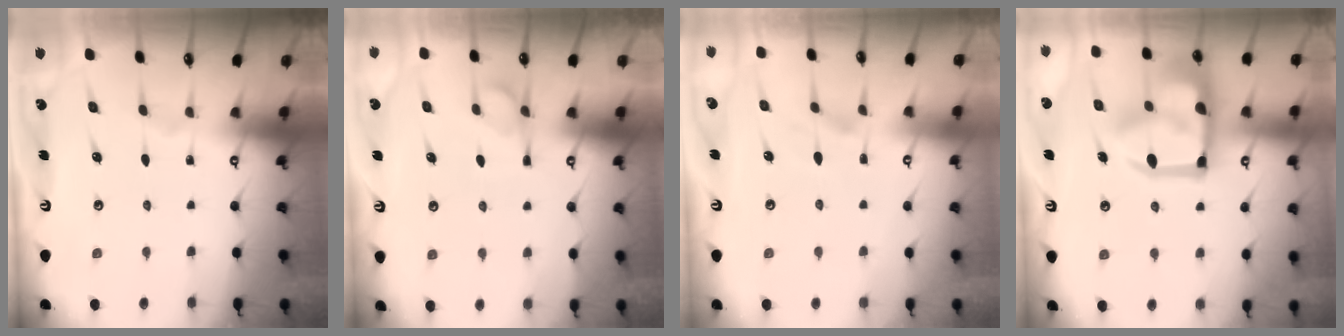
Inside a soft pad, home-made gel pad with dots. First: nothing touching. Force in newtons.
{"total": 1.2, "press": 0.2, "slide": 1.2}
{"total": 1.8, "press": 1.4, "slide": 1.2}
{"total": 20.2, "press": 20.1, "slide": 2.3}